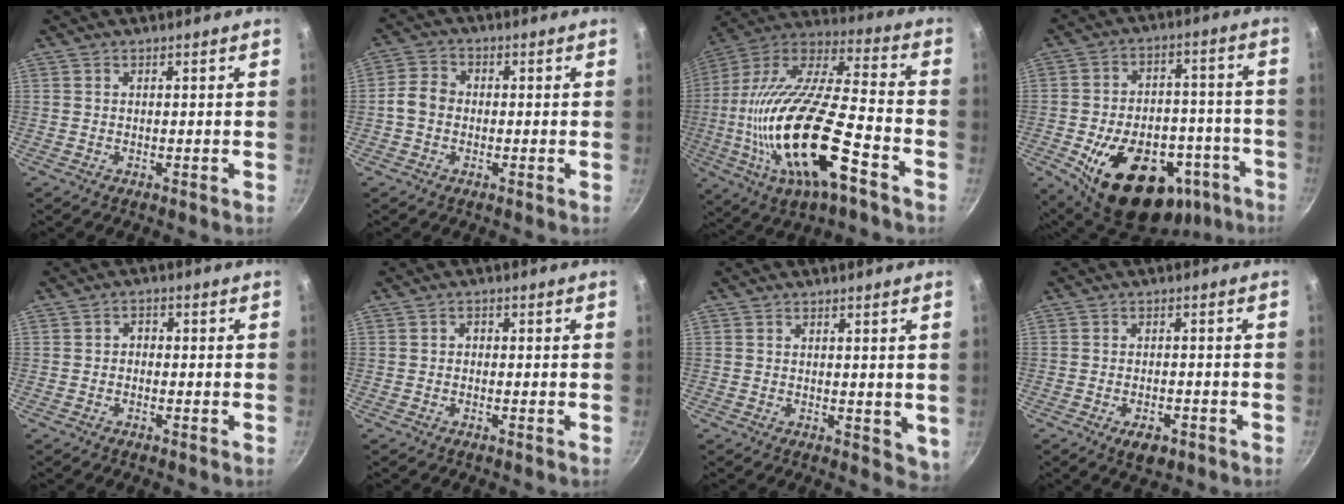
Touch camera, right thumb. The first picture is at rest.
{"total": 4.7, "force": [-0.7, 3.9, 2.6], "torque": [-0.037, 0.016, -0.025]}
{"total": 28.4, "force": [-8.8, 9.8, 25.1], "torque": [-0.466, 0.020, -0.168]}
{"total": 26.4, "force": [-12.5, 15.9, 17.0], "torque": [-0.209, 0.047, -0.159]}
{"total": 1.7, "force": [-0.6, 1.3, 0.9], "torque": [-0.011, 0.011, -0.013]}
{"total": 1.2, "force": [-0.4, 0.9, 0.6], "torque": [-0.008, 0.006, -0.008]}
{"total": 3.9, "force": [1.4, 2.1, 2.9], "torque": [-0.026, -0.013, 0.021]}
{"total": 4.6, "force": [-2.5, 2.4, 3.1], "torque": [-0.041, 0.011, -0.033]}